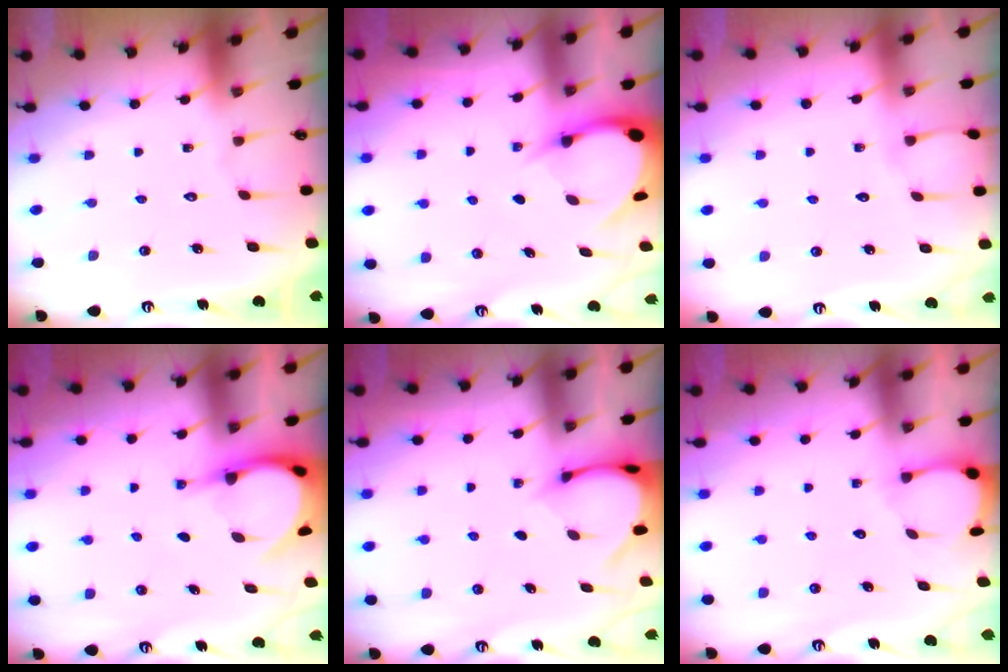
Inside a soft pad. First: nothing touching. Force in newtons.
{"total": 3.9, "press": 3.9, "slide": 0.2}
{"total": 3.4, "press": 3.3, "slide": 0.5}
{"total": 4.8, "press": 4.8, "slide": 0.1}
{"total": 3.1, "press": 3.1, "slide": 0.3}
{"total": 2.0, "press": 2.0, "slide": 0.3}